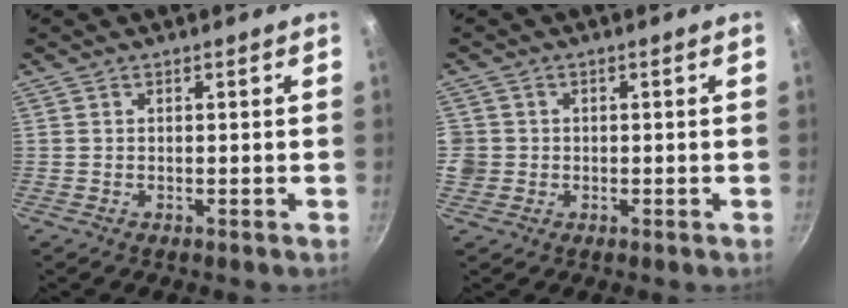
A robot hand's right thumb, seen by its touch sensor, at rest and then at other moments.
{"total": 4.2, "force": [-0.5, 4.0, 1.2], "torque": [-0.014, 0.009, -0.008]}